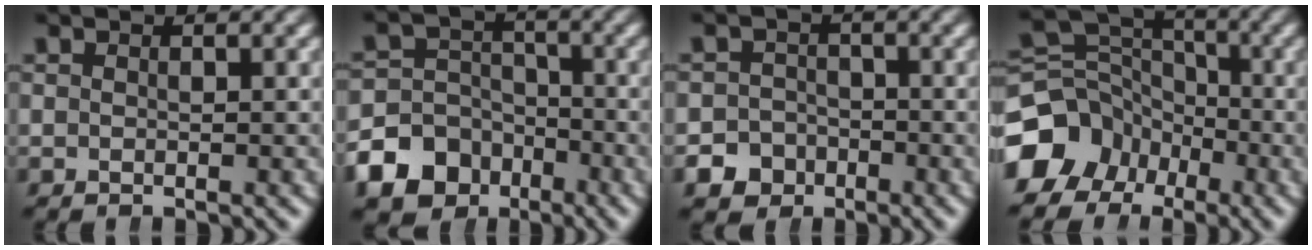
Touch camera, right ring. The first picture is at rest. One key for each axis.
{"total": 9.9, "fx": -5.2, "fy": 7.9, "fz": 3.0, "tx": -0.050, "ty": -0.035, "tz": -0.084}
{"total": 6.3, "fx": -3.3, "fy": 5.3, "fz": 0.8, "tx": -0.019, "ty": -0.022, "tz": -0.058}
{"total": 11.3, "fx": -2.6, "fy": 9.9, "fz": 4.9, "tx": -0.085, "ty": -0.039, "tz": -0.047}